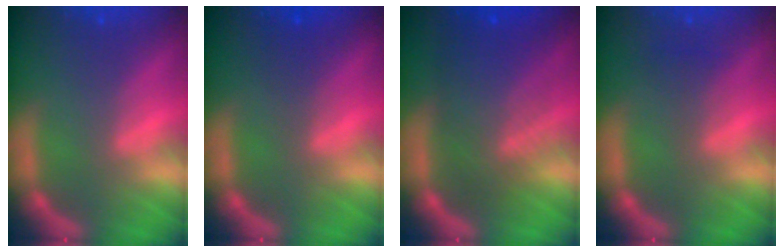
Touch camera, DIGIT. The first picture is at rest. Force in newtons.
{"total": 1.5}
{"total": 7.6}
{"total": 1.5}